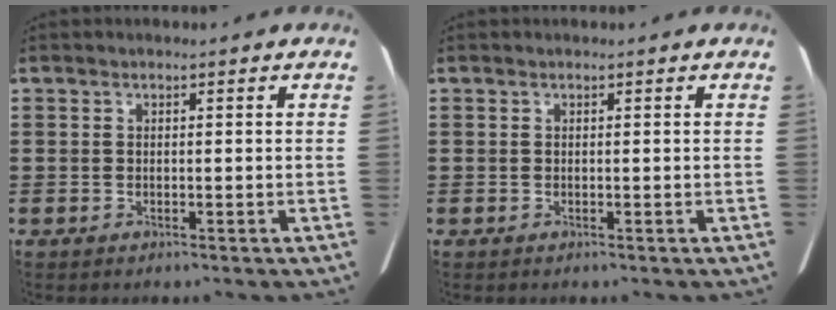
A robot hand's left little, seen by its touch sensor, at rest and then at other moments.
{"total": 0.0}